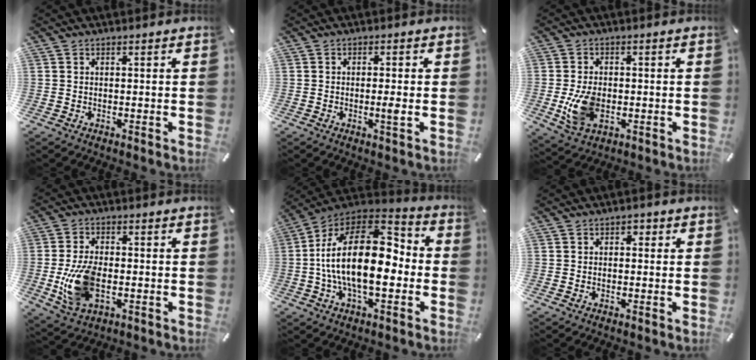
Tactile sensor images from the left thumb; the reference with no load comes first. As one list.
[{"total": 2.9, "force": [-0.6, 0.3, 2.8], "torque": [-0.047, -0.003, -0.011]}, {"total": 9.1, "force": [-1.5, 6.0, 6.6], "torque": [-0.138, -0.001, -0.026]}, {"total": 12.2, "force": [-2.2, 7.2, 9.7], "torque": [-0.205, -0.011, -0.036]}, {"total": 23.0, "force": [-2.1, 12.3, 19.3], "torque": [-0.362, 0.009, -0.038]}, {"total": 1.7, "force": [-0.3, 1.3, 1.0], "torque": [-0.012, 0.002, -0.010]}]